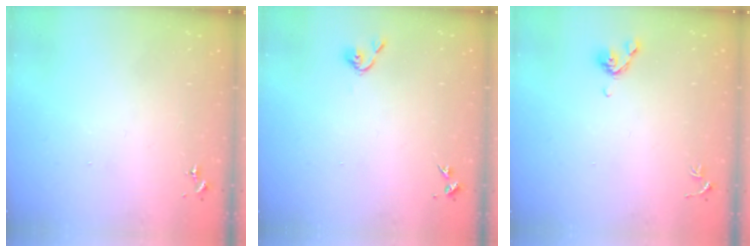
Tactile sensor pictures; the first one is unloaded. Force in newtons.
{"total": 3.7, "press": 3.7, "slide": 0.7}
{"total": 6.1, "press": 6.0, "slide": 1.1}